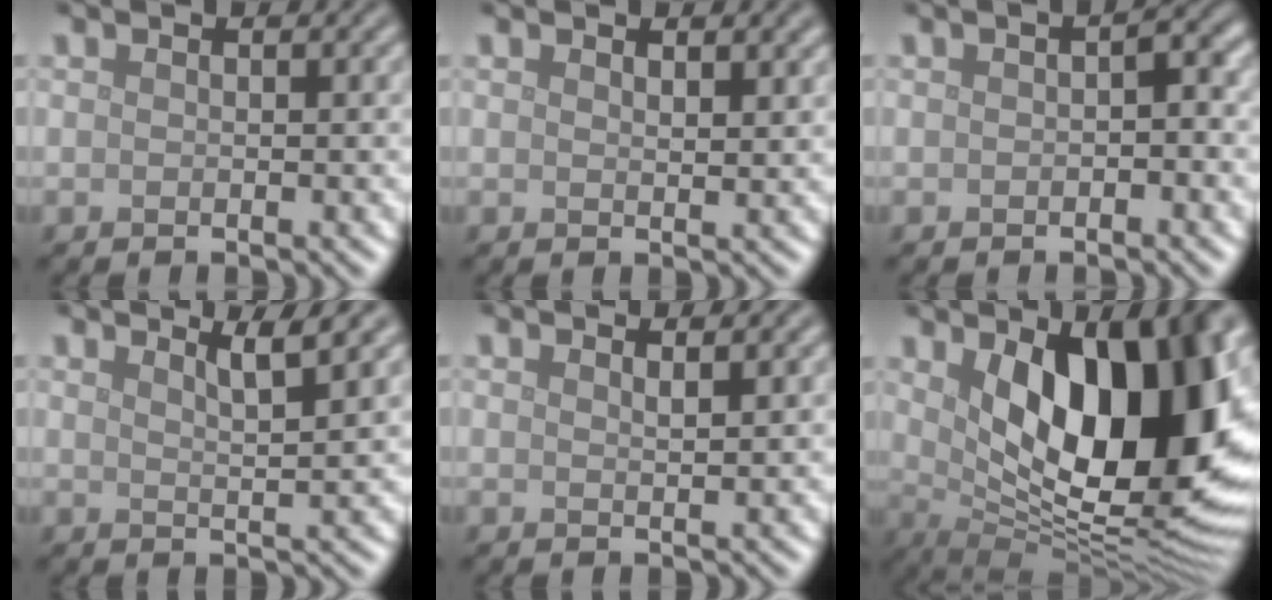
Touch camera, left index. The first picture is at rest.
{"total": 1.2, "force": [1.0, 0.4, 0.6], "torque": [-0.009, -0.002, 0.018]}
{"total": 1.6, "force": [-0.2, 0.8, 1.4], "torque": [-0.019, 0.006, -0.003]}
{"total": 2.6, "force": [1.9, 0.4, 1.8], "torque": [-0.016, 0.004, 0.028]}
{"total": 0.9, "force": [0.8, 0.2, 0.4], "torque": [-0.001, 0.001, 0.012]}
{"total": 14.4, "force": [2.8, 6.8, 12.4], "torque": [-0.154, -0.006, 0.043]}